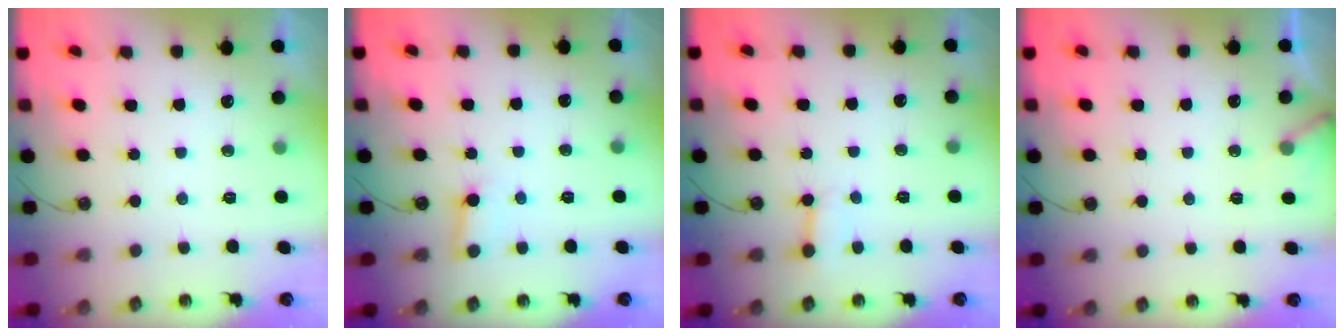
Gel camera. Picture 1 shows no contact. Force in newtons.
{"total": 3.5, "press": 3.5, "slide": 0.4}
{"total": 3.1, "press": 3.0, "slide": 0.3}
{"total": 3.2, "press": 3.2, "slide": 0.2}